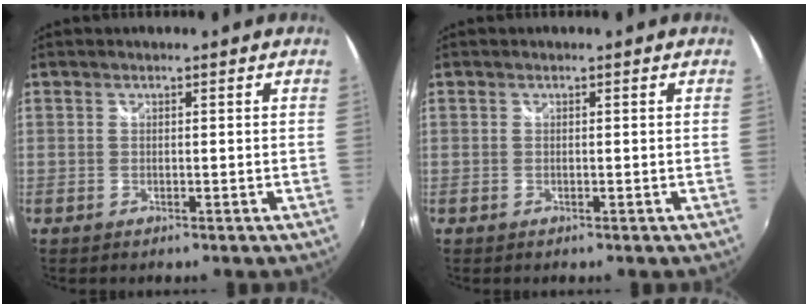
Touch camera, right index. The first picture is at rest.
{"total": 0.0}